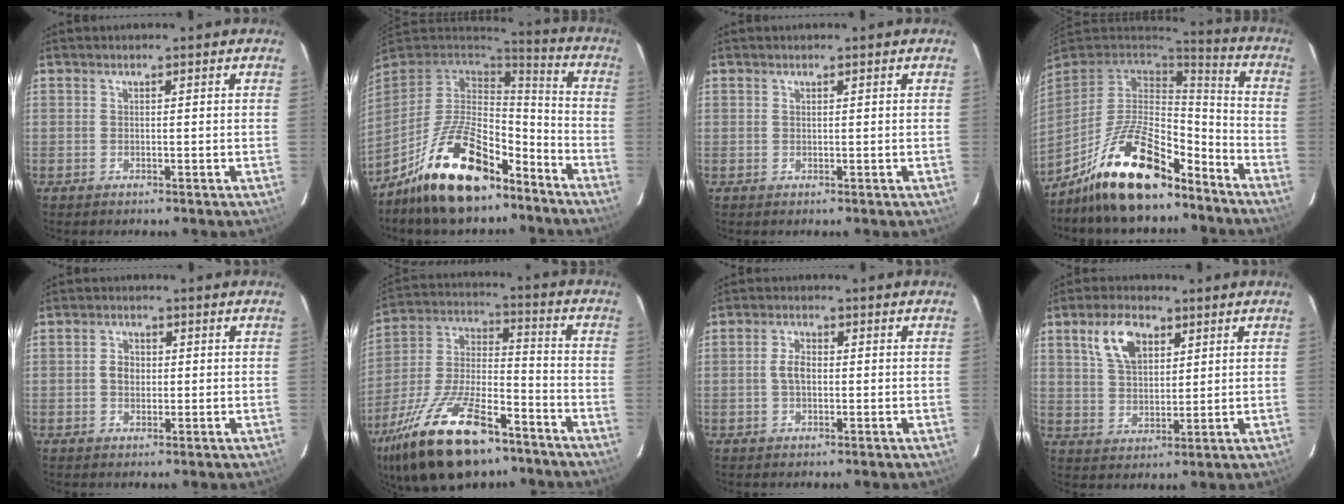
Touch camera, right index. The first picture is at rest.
{"total": 20.2, "force": [-12.9, 8.9, 12.7], "torque": [-0.252, 0.005, -0.217]}
{"total": 0.0}
{"total": 19.7, "force": [-13.6, 7.2, 12.3], "torque": [-0.247, -0.001, -0.235]}
{"total": 3.0, "force": [0.0, 2.4, 1.8], "torque": [-0.032, 0.008, 0.000]}
{"total": 24.2, "force": [-15.4, 9.8, 16.0], "torque": [-0.321, -0.011, -0.262]}
{"total": 3.4, "force": [-0.2, 2.0, 2.8], "torque": [-0.056, 0.006, -0.001]}
{"total": 8.8, "force": [4.3, 4.7, 6.1], "torque": [-0.119, 0.018, 0.082]}